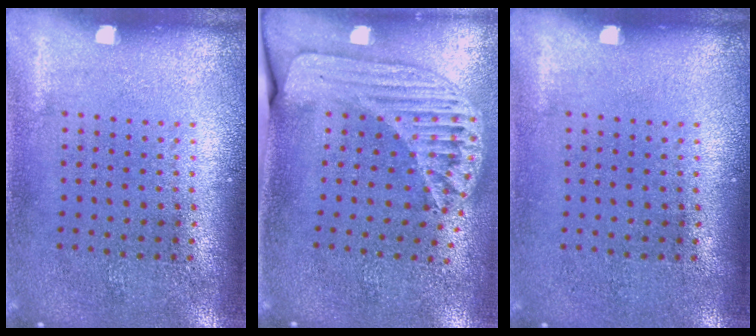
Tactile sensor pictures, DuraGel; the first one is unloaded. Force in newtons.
{"total": 1.8, "press": 1.6, "slide": 0.9}
{"total": 0.0}